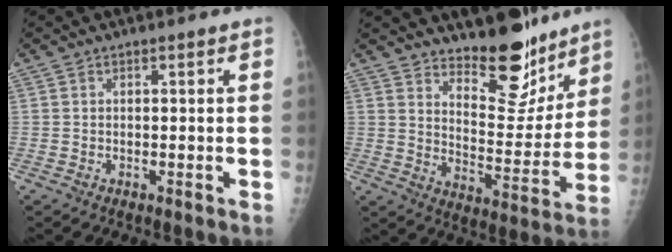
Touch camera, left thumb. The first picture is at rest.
{"total": 14.0, "force": [11.2, 5.3, 6.5], "torque": [-0.045, -0.099, 0.180]}